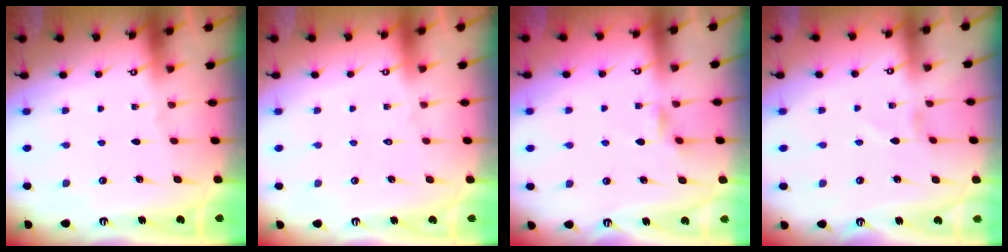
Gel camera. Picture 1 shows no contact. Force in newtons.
{"total": 1.5, "press": 1.5, "slide": 0.1}
{"total": 2.4, "press": 2.3, "slide": 0.5}
{"total": 1.0, "press": 1.0, "slide": 0.1}